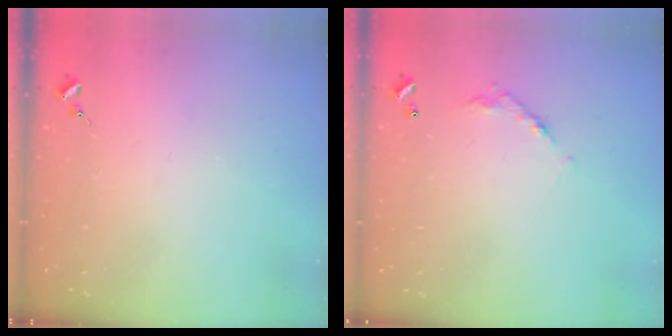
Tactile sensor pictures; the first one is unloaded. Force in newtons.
{"total": 6.0, "press": 6.0, "slide": 0.3}